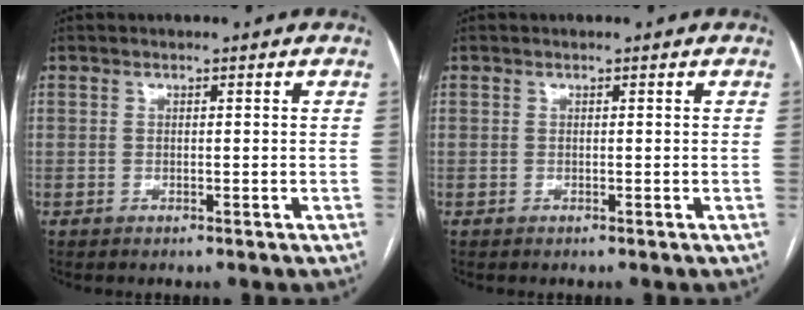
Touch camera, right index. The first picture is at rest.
{"total": 0.0}